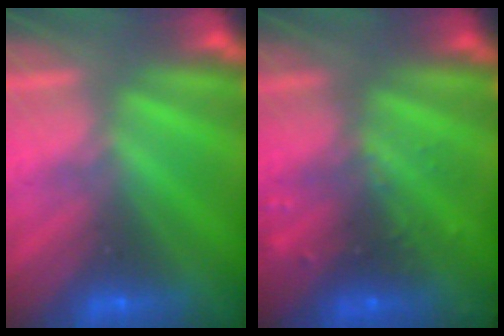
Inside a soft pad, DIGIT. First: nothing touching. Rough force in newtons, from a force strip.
{"total": 2.7}